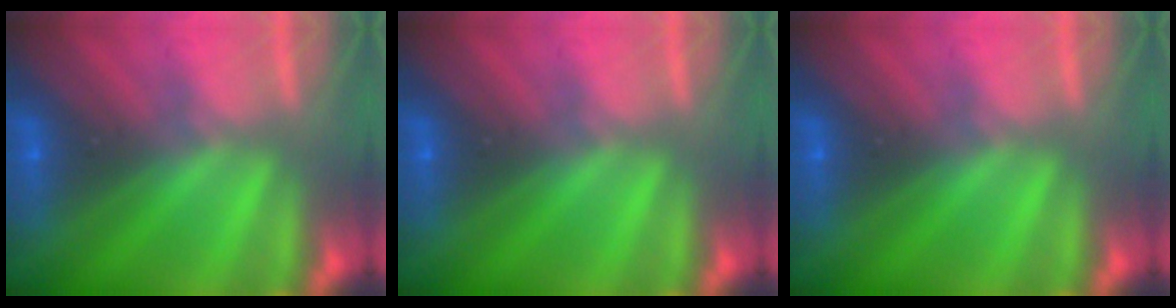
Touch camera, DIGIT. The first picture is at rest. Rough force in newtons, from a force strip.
{"total": 0.0}
{"total": 0.0}